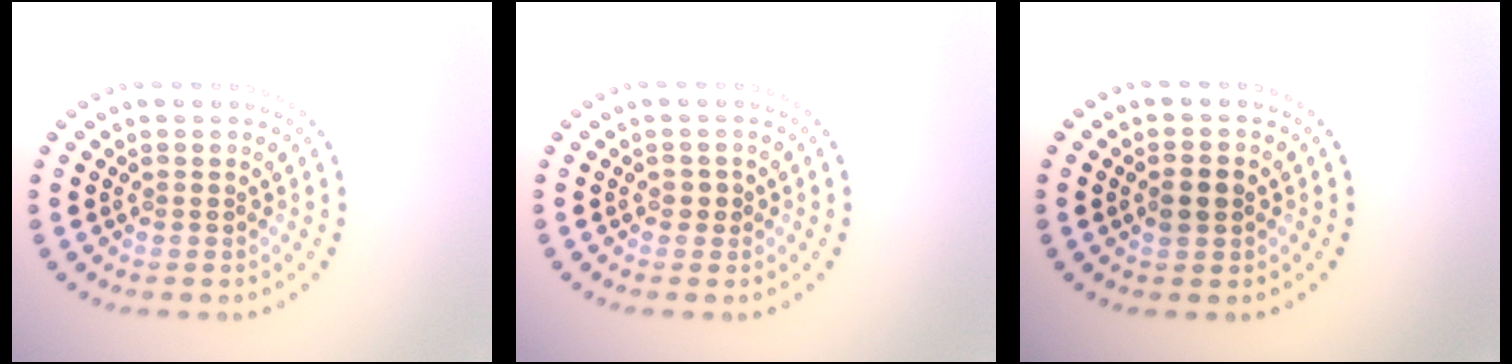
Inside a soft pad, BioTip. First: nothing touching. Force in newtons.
{"total": 0.8, "press": 0.8, "slide": 0.3}
{"total": 1.7, "press": 1.7, "slide": 0.1}